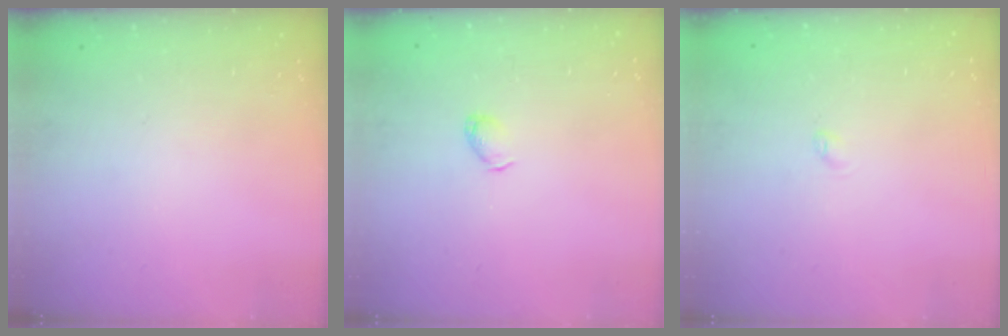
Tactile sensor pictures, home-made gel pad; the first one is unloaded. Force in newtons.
{"total": 2.9, "press": 2.9, "slide": 0.5}
{"total": 2.3, "press": 2.3, "slide": 0.3}